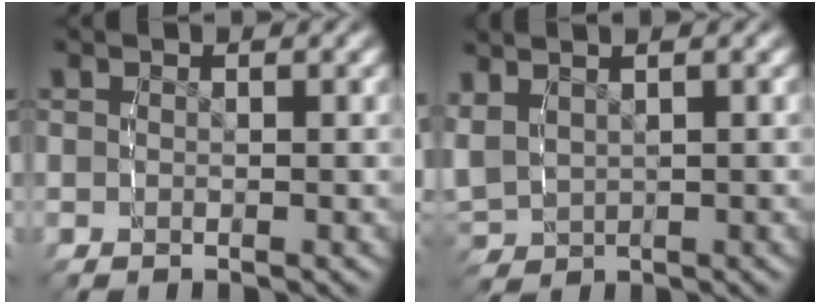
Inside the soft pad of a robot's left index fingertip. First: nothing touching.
{"total": 3.5, "force": [1.4, 2.6, 1.9], "torque": [-0.059, 0.000, 0.034]}